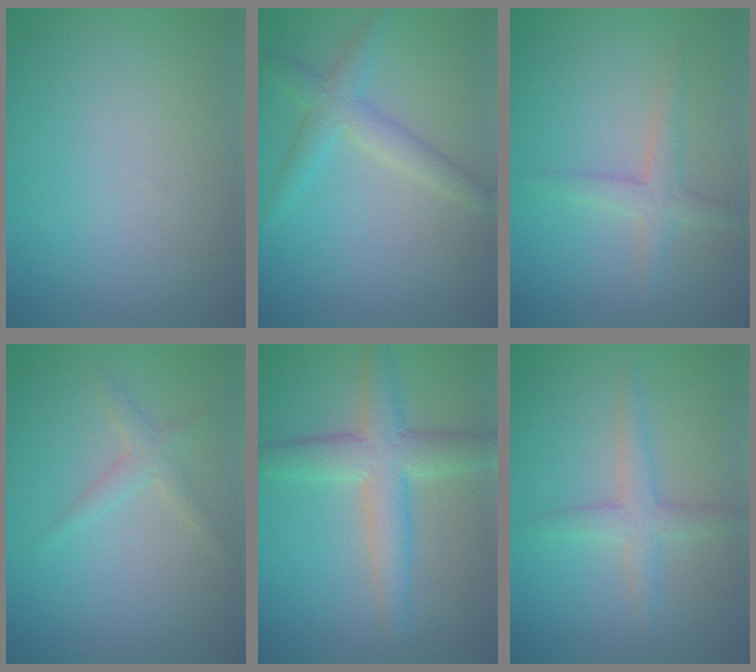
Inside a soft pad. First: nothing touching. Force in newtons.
{"total": 3.0, "press": 3.0, "slide": 0.1}
{"total": 2.3, "press": 2.3, "slide": 0.1}
{"total": 1.6, "press": 1.6, "slide": 0.0}
{"total": 4.4, "press": 4.4, "slide": 0.3}
{"total": 2.7, "press": 2.7, "slide": 0.1}